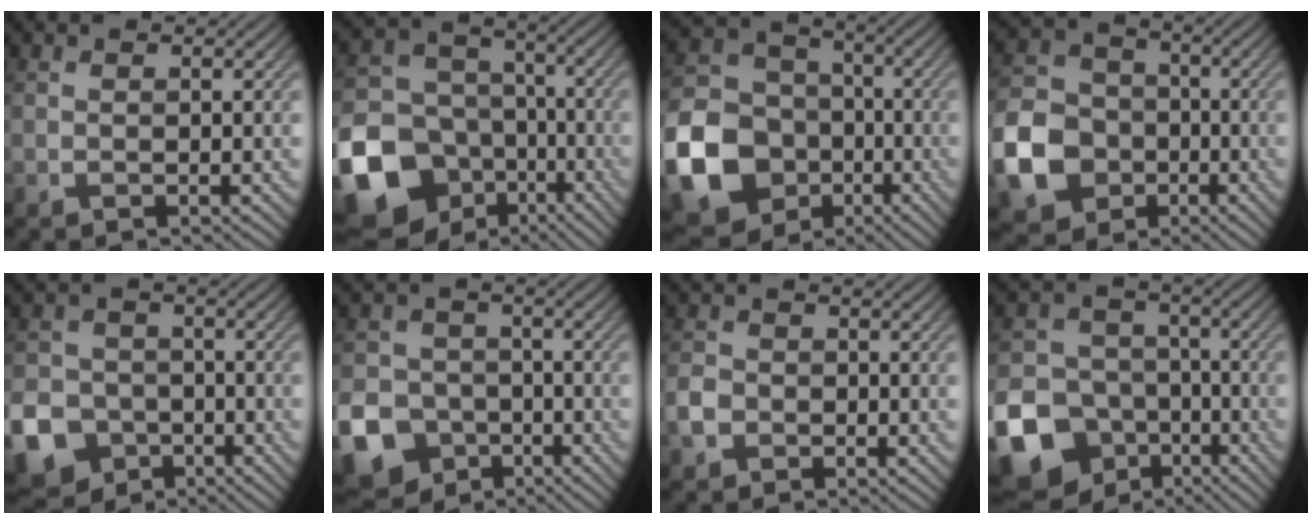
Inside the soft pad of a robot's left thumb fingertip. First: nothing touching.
{"total": 20.2, "force": [-9.0, 16.2, 8.0], "torque": [-0.225, -0.061, -0.153]}
{"total": 17.4, "force": [-6.3, 14.1, 7.9], "torque": [-0.239, -0.037, -0.131]}
{"total": 11.9, "force": [-4.3, 9.5, 5.8], "torque": [-0.161, -0.025, -0.097]}
{"total": 13.1, "force": [-6.4, 10.7, 4.2], "torque": [-0.129, -0.057, -0.122]}
{"total": 14.6, "force": [-7.1, 11.9, 4.6], "torque": [-0.139, -0.060, -0.133]}
{"total": 3.0, "force": [-1.4, 2.4, 1.1], "torque": [-0.032, -0.002, -0.036]}
{"total": 18.5, "force": [-8.9, 14.9, 6.4], "torque": [-0.192, -0.067, -0.159]}